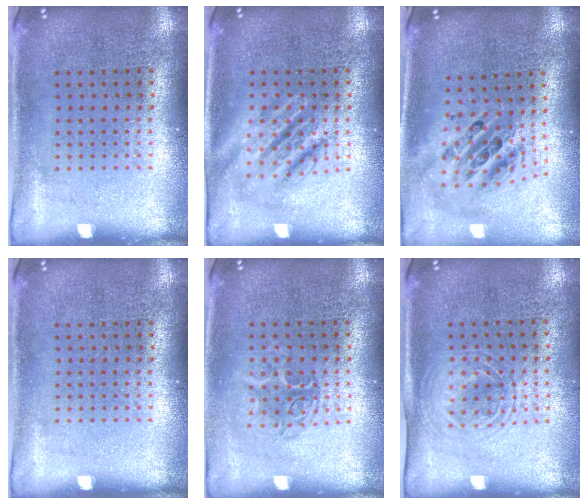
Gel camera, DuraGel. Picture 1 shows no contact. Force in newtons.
{"total": 2.4, "press": 2.4, "slide": 0.3}
{"total": 2.2, "press": 1.7, "slide": 1.4}
{"total": 0.0}
{"total": 1.3, "press": 1.0, "slide": 0.7}
{"total": 1.5, "press": 1.3, "slide": 0.6}